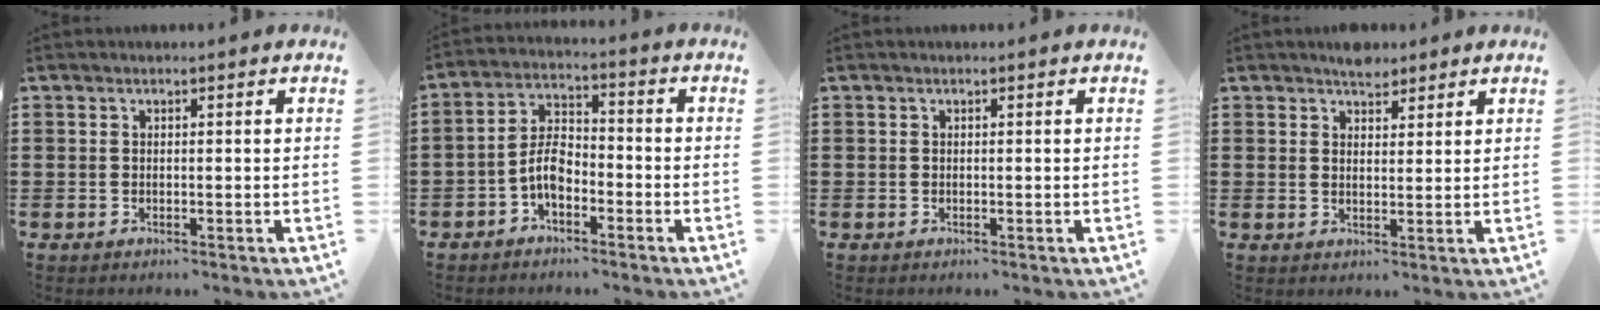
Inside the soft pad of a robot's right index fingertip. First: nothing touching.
{"total": 5.5, "force": [-2.5, 2.8, 4.0], "torque": [-0.092, 0.006, -0.052]}
{"total": 0.0}
{"total": 2.8, "force": [2.5, 1.1, 0.7], "torque": [-0.019, 0.005, 0.048]}